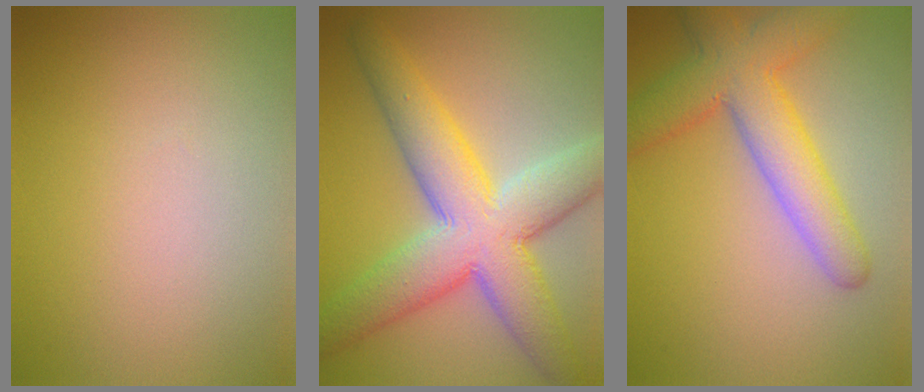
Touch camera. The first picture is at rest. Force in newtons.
{"total": 10.3, "press": 10.3, "slide": 0.3}
{"total": 6.7, "press": 6.7, "slide": 0.2}